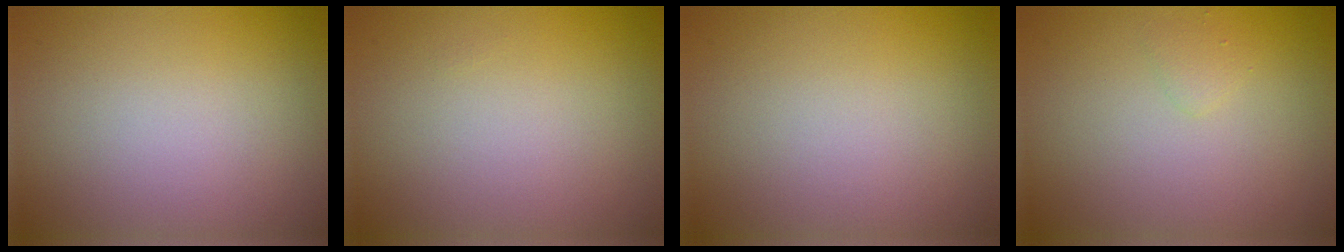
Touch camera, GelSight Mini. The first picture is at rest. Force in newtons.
{"total": 0.0}
{"total": 0.0}
{"total": 0.7, "press": 0.7, "slide": 0.1}